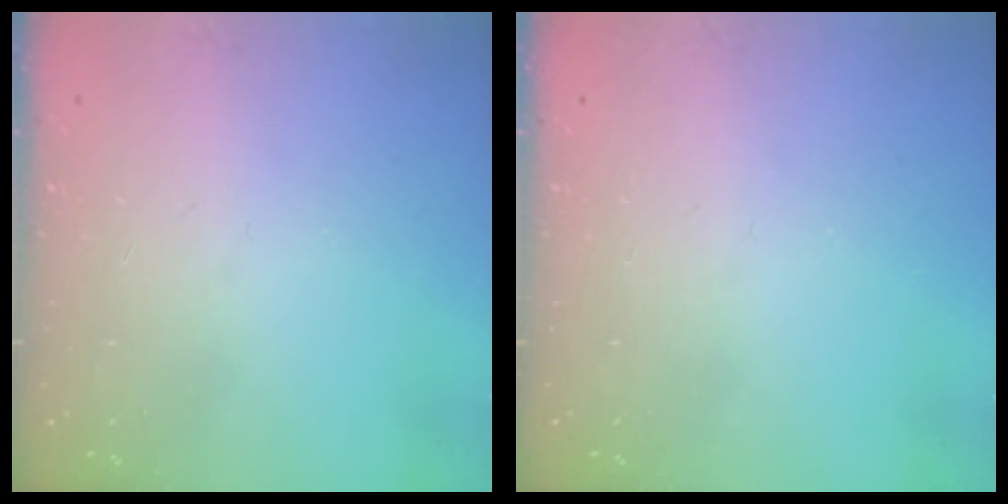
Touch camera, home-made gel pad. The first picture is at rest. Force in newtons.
{"total": 0.0}